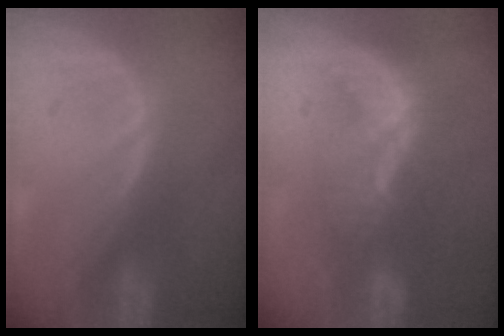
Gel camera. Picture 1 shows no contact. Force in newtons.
{"total": 8.8, "press": 7.6, "slide": 4.4}